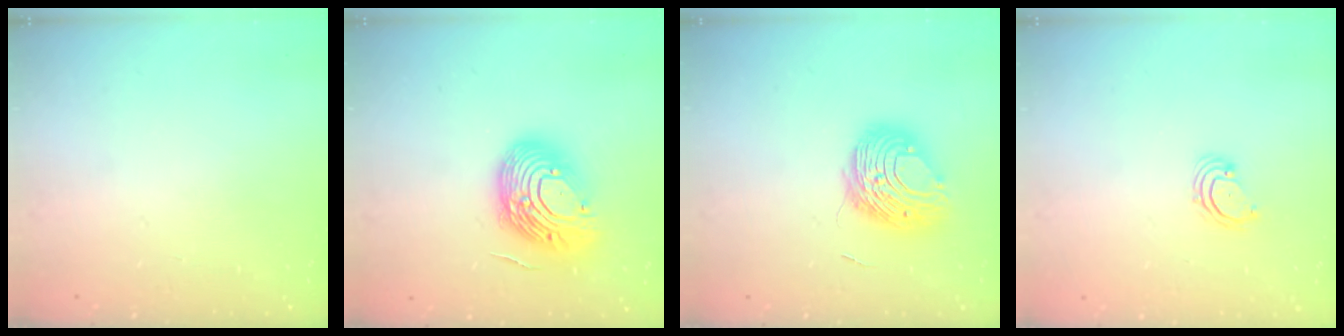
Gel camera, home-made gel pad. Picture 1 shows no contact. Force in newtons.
{"total": 16.3, "press": 16.2, "slide": 2.1}
{"total": 9.8, "press": 9.7, "slide": 1.2}
{"total": 2.7, "press": 2.7, "slide": 0.3}